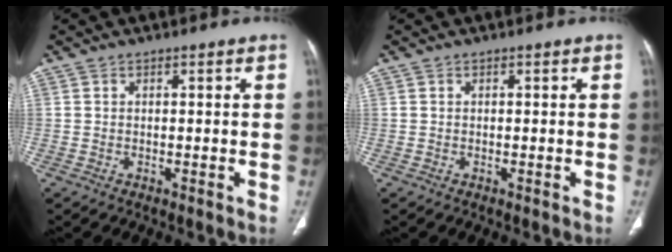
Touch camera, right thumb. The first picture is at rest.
{"total": 0.0}